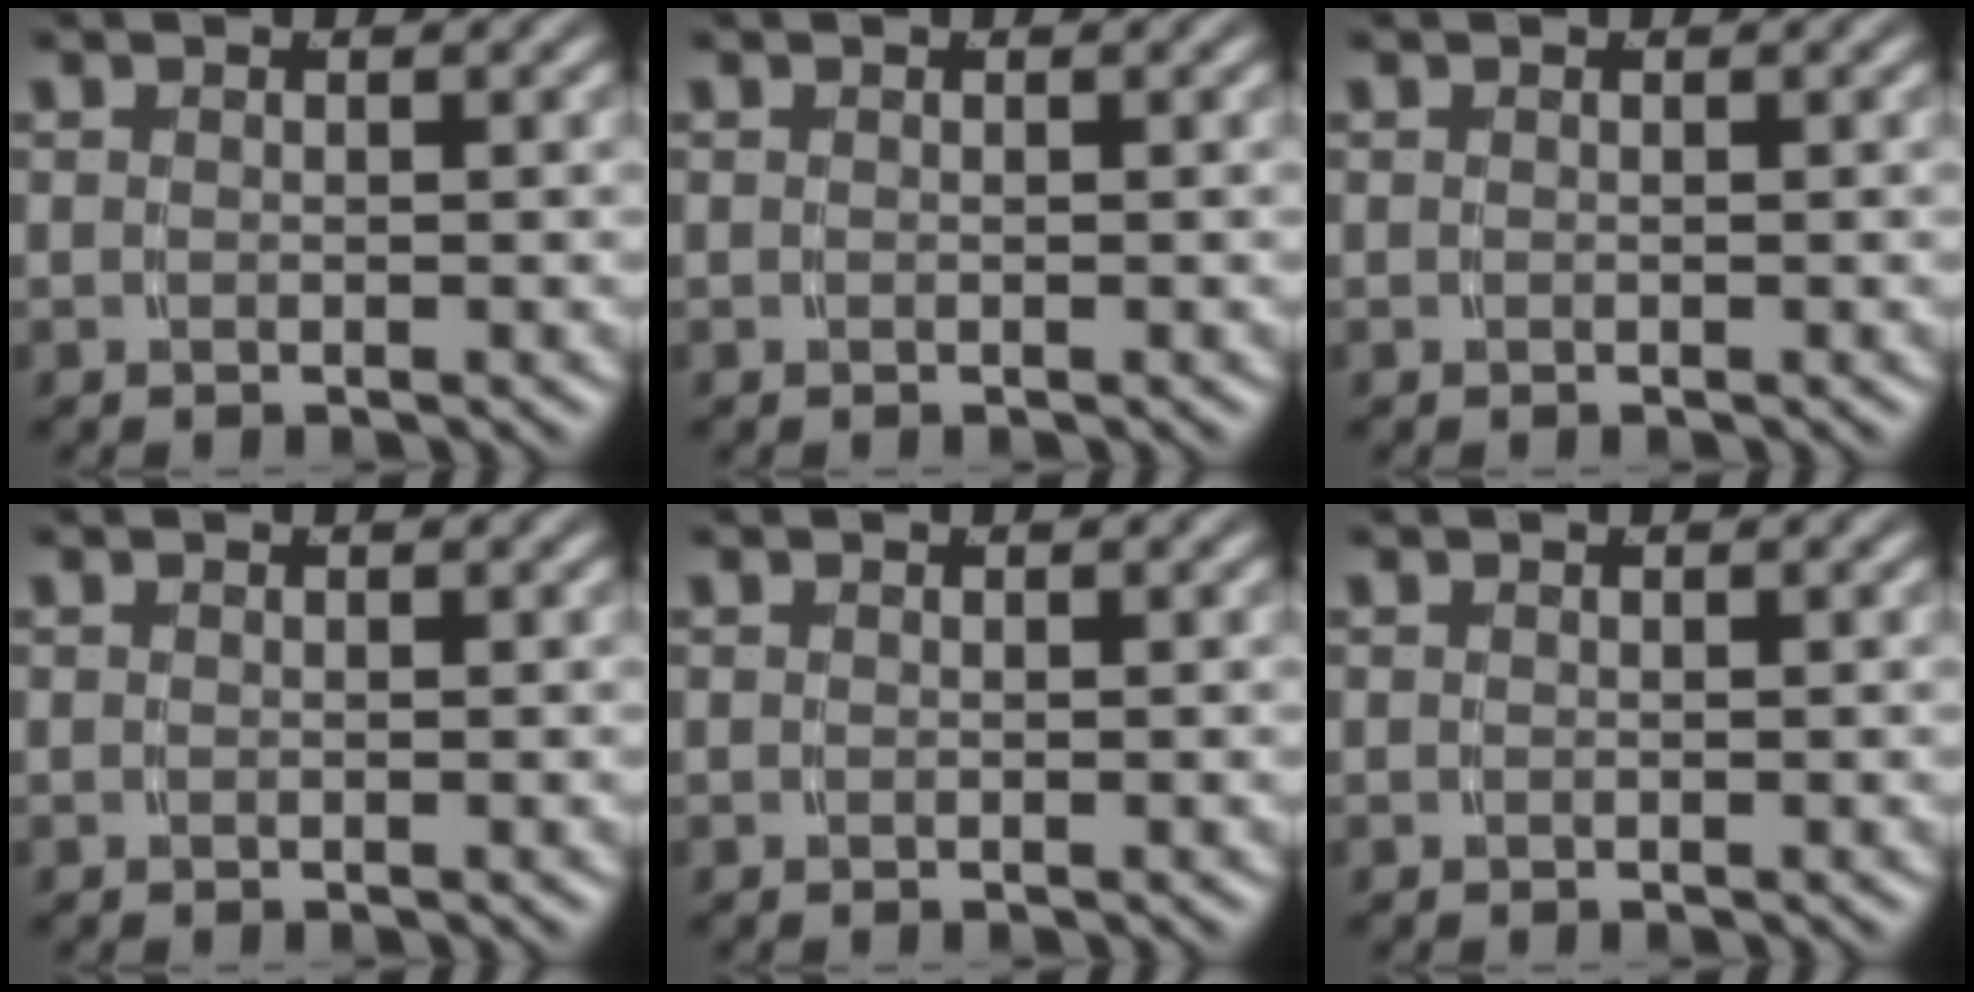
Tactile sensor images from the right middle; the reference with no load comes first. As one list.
[{"total": 0.0}, {"total": 0.0}, {"total": 0.0}, {"total": 0.0}, {"total": 0.0}]